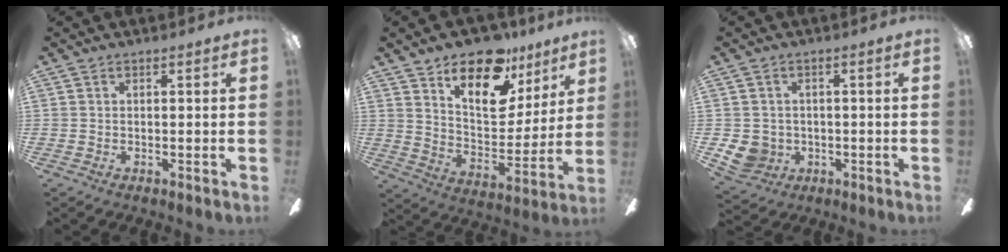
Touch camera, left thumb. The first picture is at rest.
{"total": 18.8, "force": [12.8, 8.9, 10.5], "torque": [-0.167, -0.072, 0.224]}
{"total": 5.1, "force": [-0.7, 4.9, 1.2], "torque": [-0.044, 0.001, -0.012]}